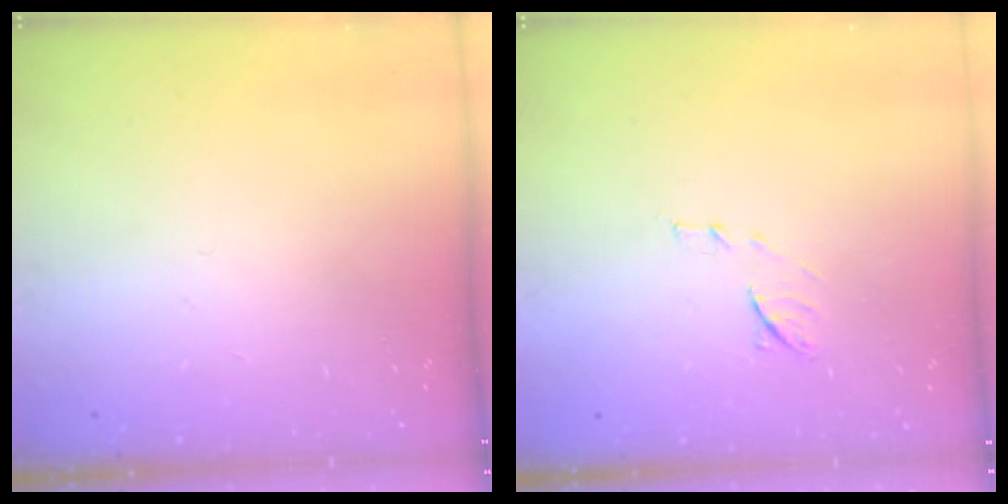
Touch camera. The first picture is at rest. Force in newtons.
{"total": 7.9, "press": 7.9, "slide": 0.7}